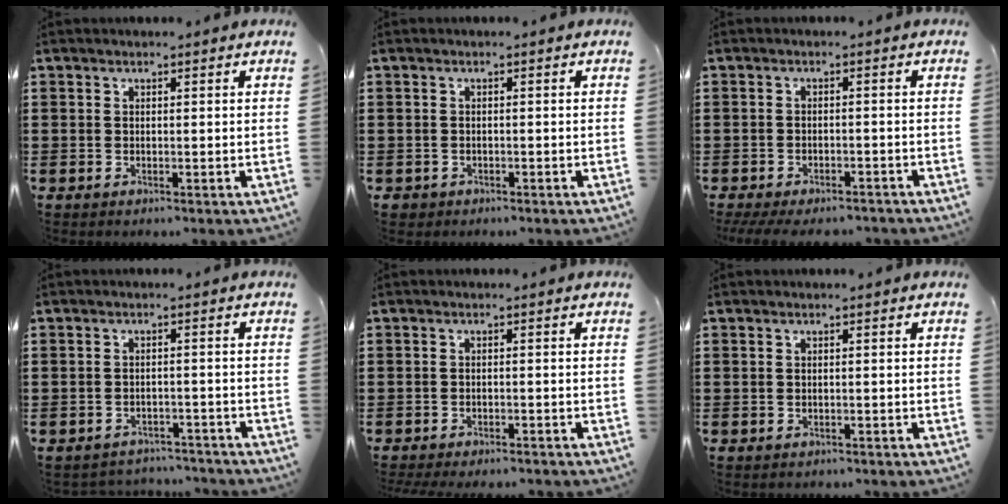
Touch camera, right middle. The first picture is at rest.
{"total": 0.8, "force": [-0.8, 0.3, 0.0], "torque": [-0.004, -0.003, -0.017]}
{"total": 3.0, "force": [-2.9, 0.2, 0.6], "torque": [-0.020, -0.006, -0.062]}
{"total": 2.7, "force": [-2.7, 0.2, -0.1], "torque": [-0.007, -0.006, -0.058]}
{"total": 1.9, "force": [-1.9, -0.1, 0.2], "torque": [-0.010, -0.006, -0.039]}
{"total": 0.6, "force": [-0.6, -0.1, 0.0], "torque": [-0.003, -0.004, -0.012]}